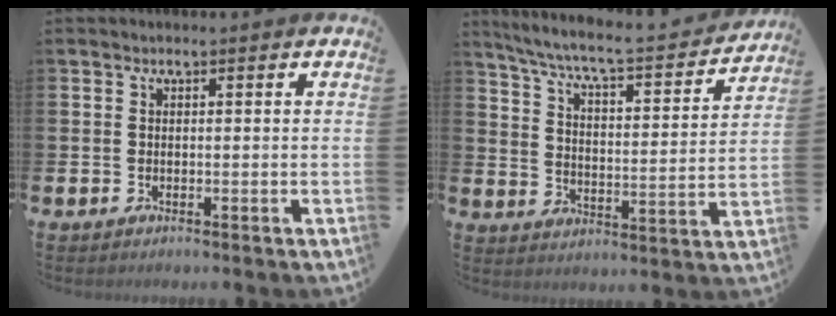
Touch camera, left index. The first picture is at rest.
{"total": 7.0, "force": [6.3, 0.9, 3.1], "torque": [-0.091, -0.044, 0.102]}